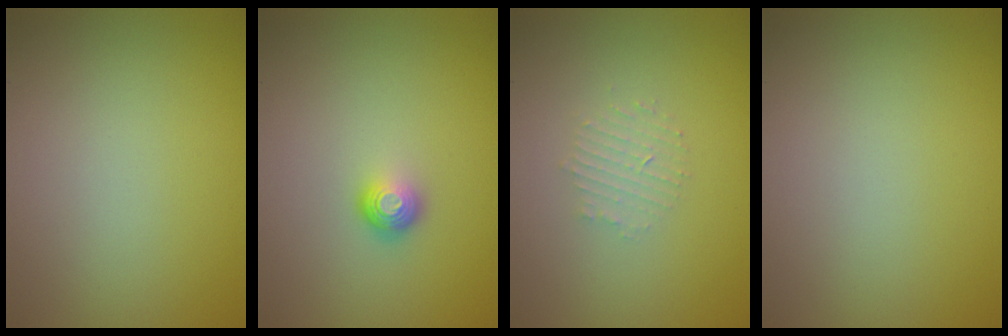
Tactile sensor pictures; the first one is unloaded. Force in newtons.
{"total": 1.6, "press": 1.1, "slide": 1.2}
{"total": 1.6, "press": 1.5, "slide": 0.3}
{"total": 0.0}